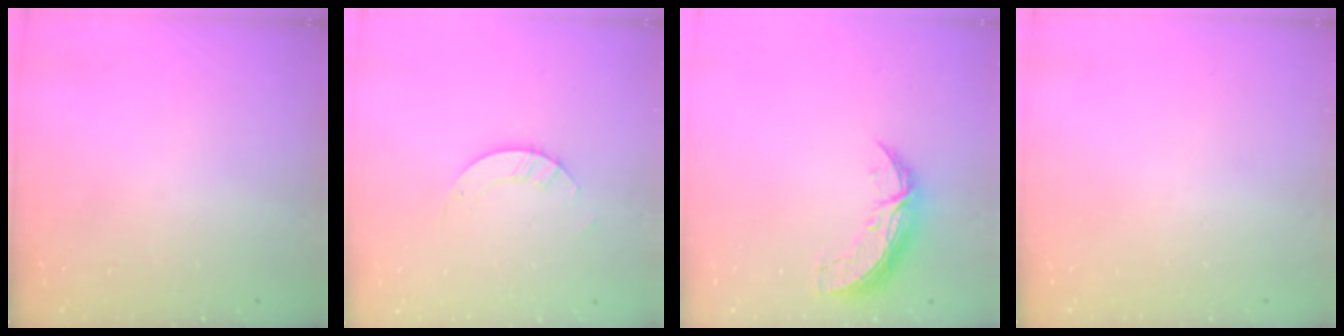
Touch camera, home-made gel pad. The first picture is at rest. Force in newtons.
{"total": 3.3, "press": 3.3, "slide": 0.2}
{"total": 7.5, "press": 7.5, "slide": 0.5}
{"total": 0.0}